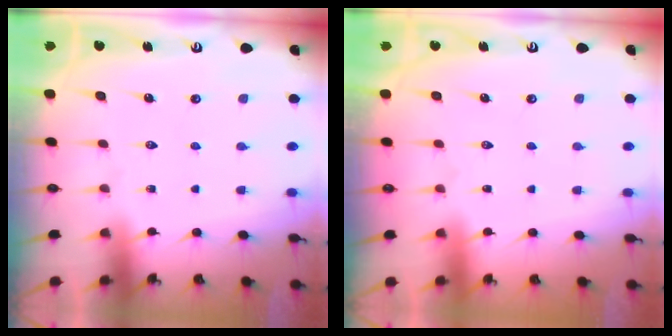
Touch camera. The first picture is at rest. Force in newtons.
{"total": 1.6, "press": 1.6, "slide": 0.1}